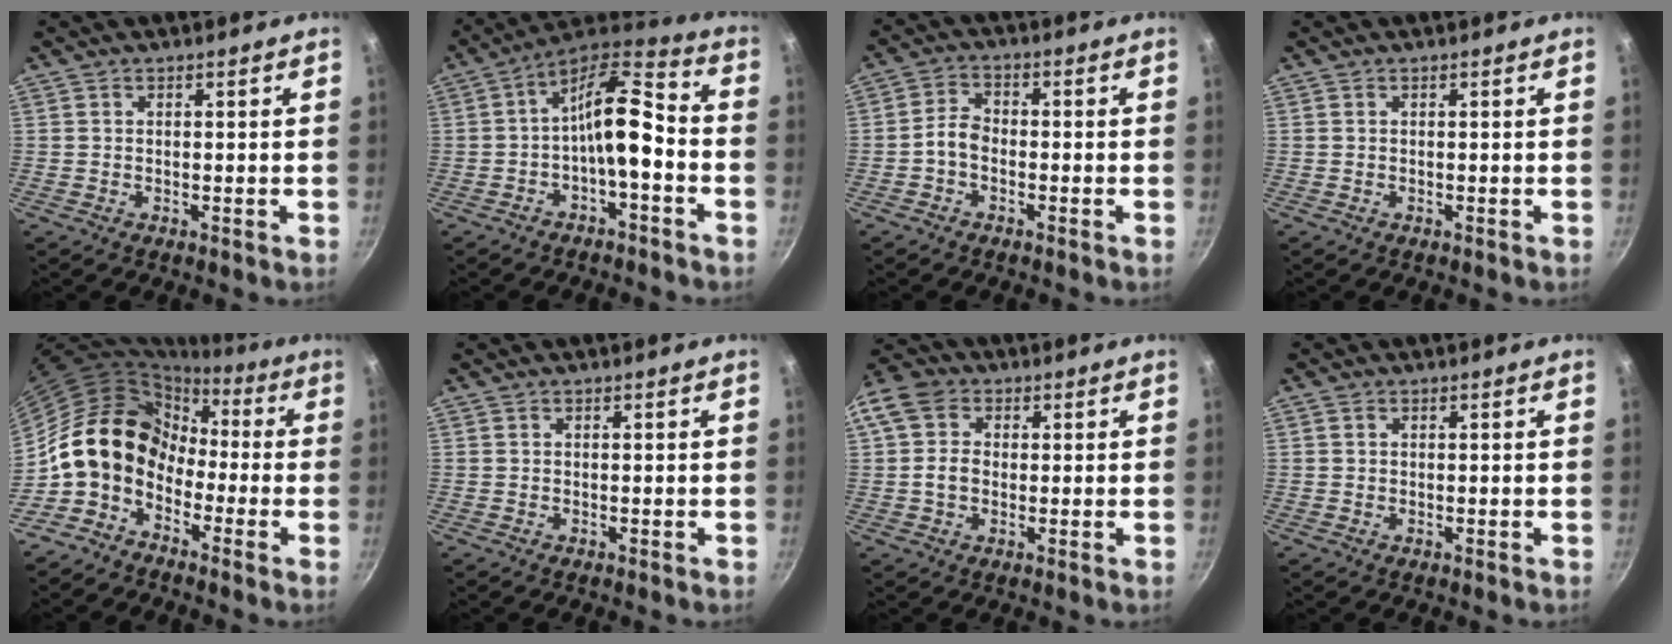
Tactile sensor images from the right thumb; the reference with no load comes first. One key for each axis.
{"total": 12.1, "fx": -2.7, "fy": 4.8, "fz": 10.7, "tx": -0.179, "ty": 0.054, "tz": -0.052}
{"total": 3.5, "fx": -1.5, "fy": 2.3, "fz": 2.2, "tx": -0.041, "ty": 0.026, "tz": -0.035}
{"total": 0.0}
{"total": 12.1, "fx": -2.9, "fy": 9.6, "fz": 6.9, "tx": -0.073, "ty": 0.044, "tz": -0.070}
{"total": 0.0}
{"total": 10.4, "fx": 1.0, "fy": 8.6, "fz": 5.8, "tx": -0.117, "ty": 0.026, "tz": 0.006}
{"total": 0.7, "fx": 0.3, "fy": 0.6, "fz": 0.2, "tx": -0.002, "ty": 0.003, "tz": 0.003}